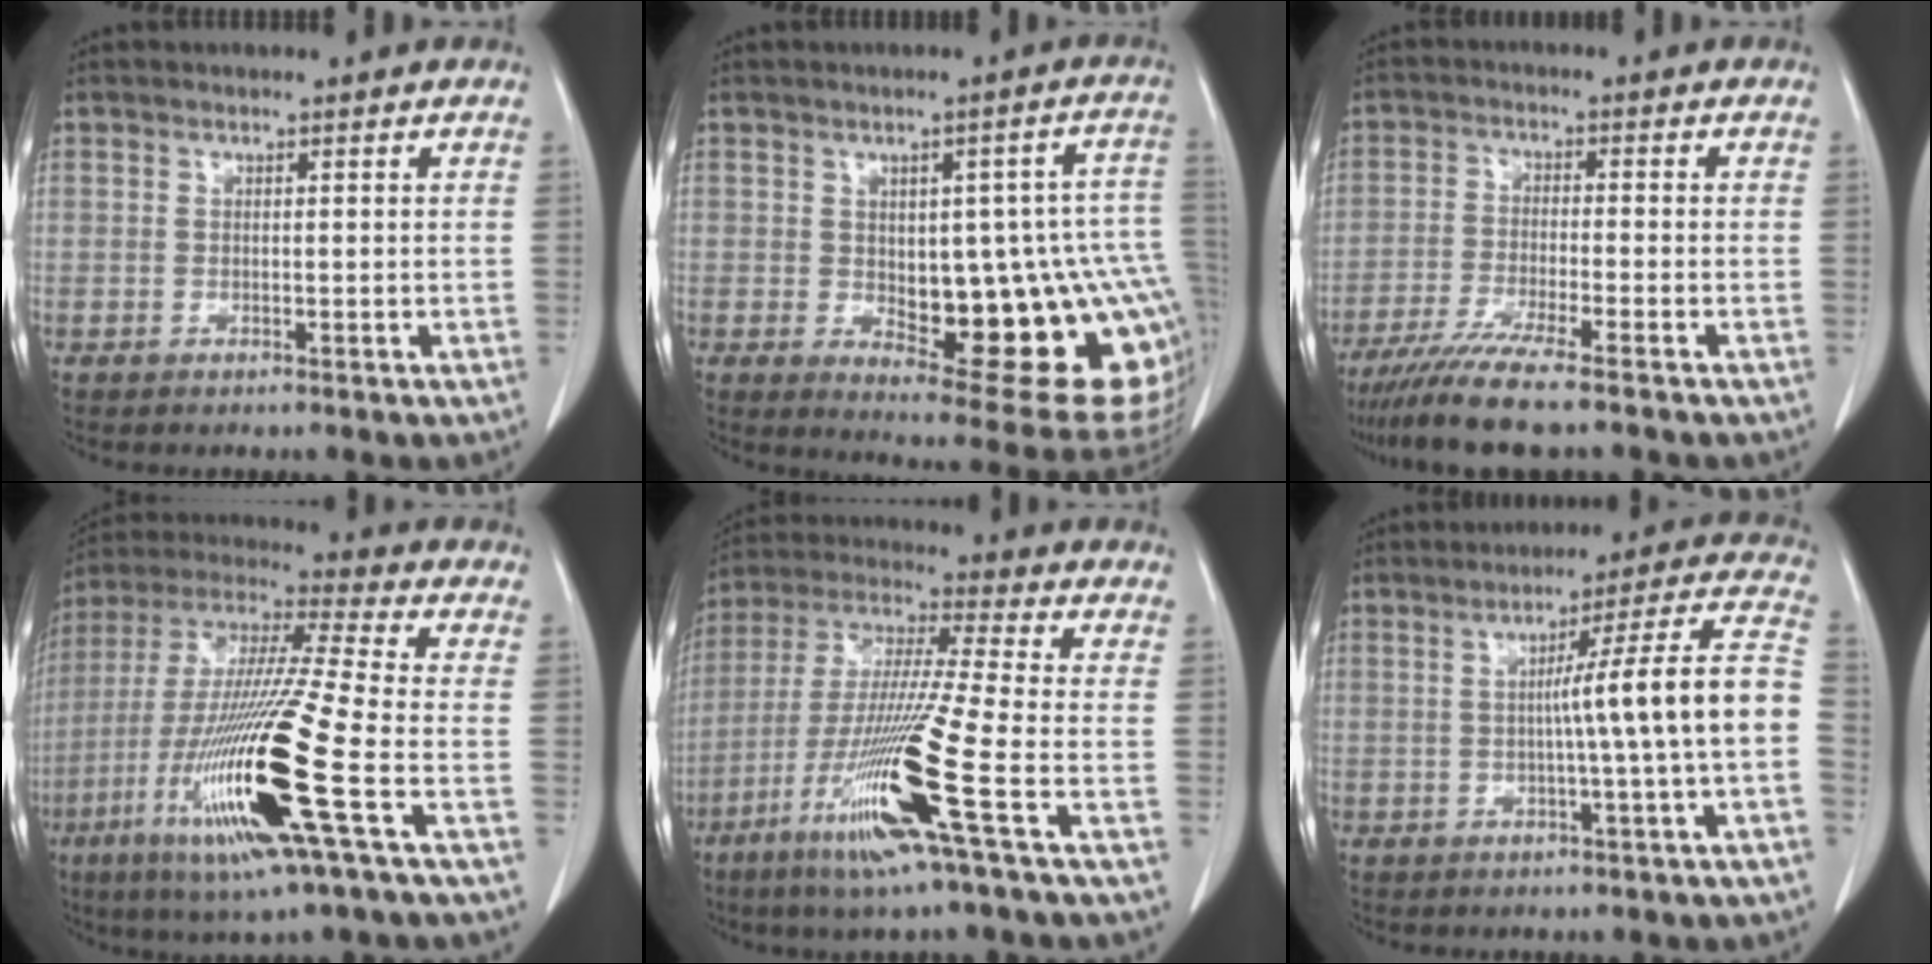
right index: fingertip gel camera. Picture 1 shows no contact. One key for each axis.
{"total": 21.9, "fx": -3.1, "fy": 7.0, "fz": 20.5, "tx": -0.183, "ty": 0.018, "tz": -0.010}
{"total": 8.7, "fx": -7.0, "fy": -0.6, "fz": 5.1, "tx": -0.082, "ty": -0.027, "tz": -0.120}
{"total": 21.5, "fx": -7.3, "fy": 0.0, "fz": 20.2, "tx": -0.425, "ty": -0.036, "tz": -0.146}
{"total": 16.7, "fx": -7.0, "fy": -1.4, "fz": 15.1, "tx": -0.313, "ty": -0.032, "tz": -0.137}
{"total": 11.5, "fx": -1.4, "fy": -1.8, "fz": 11.3, "tx": -0.152, "ty": 0.022, "tz": -0.022}